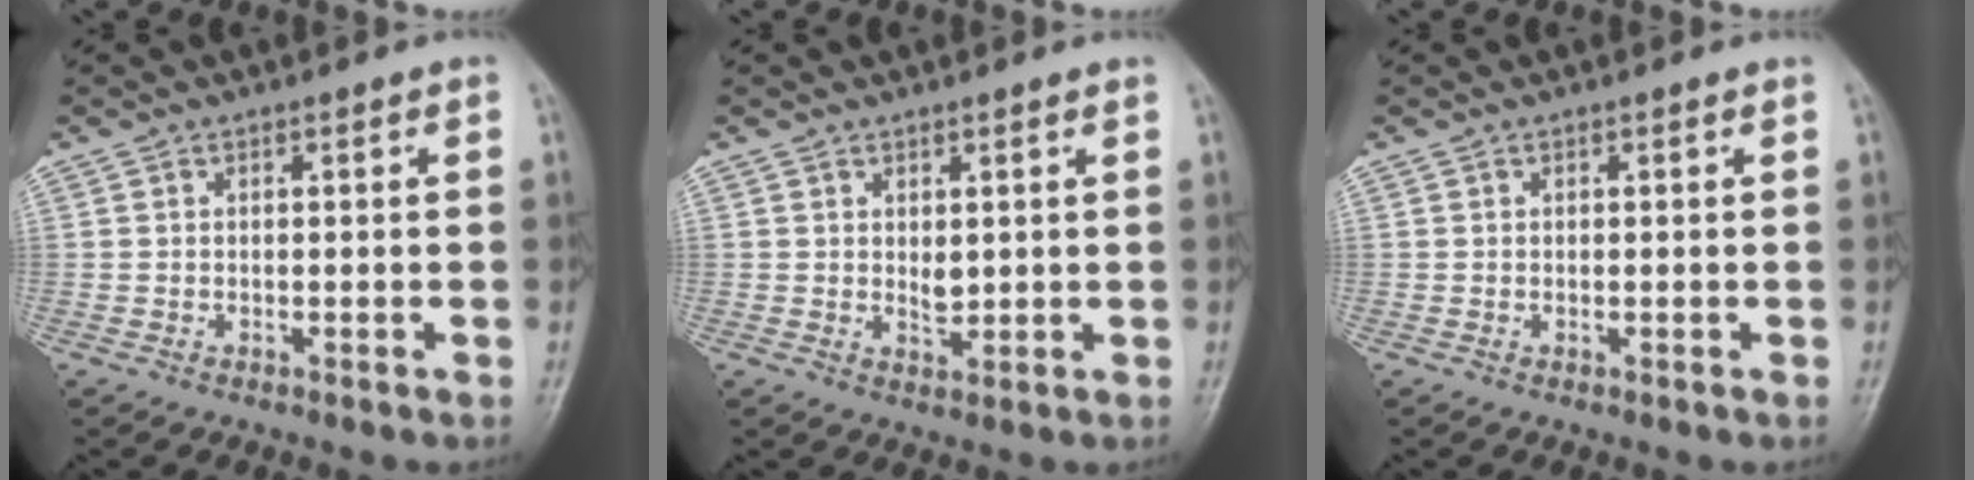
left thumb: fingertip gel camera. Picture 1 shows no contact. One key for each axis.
{"total": 2.4, "fx": 0.8, "fy": 1.2, "fz": 1.9, "tx": -0.026, "ty": -0.010, "tz": 0.015}
{"total": 0.0}